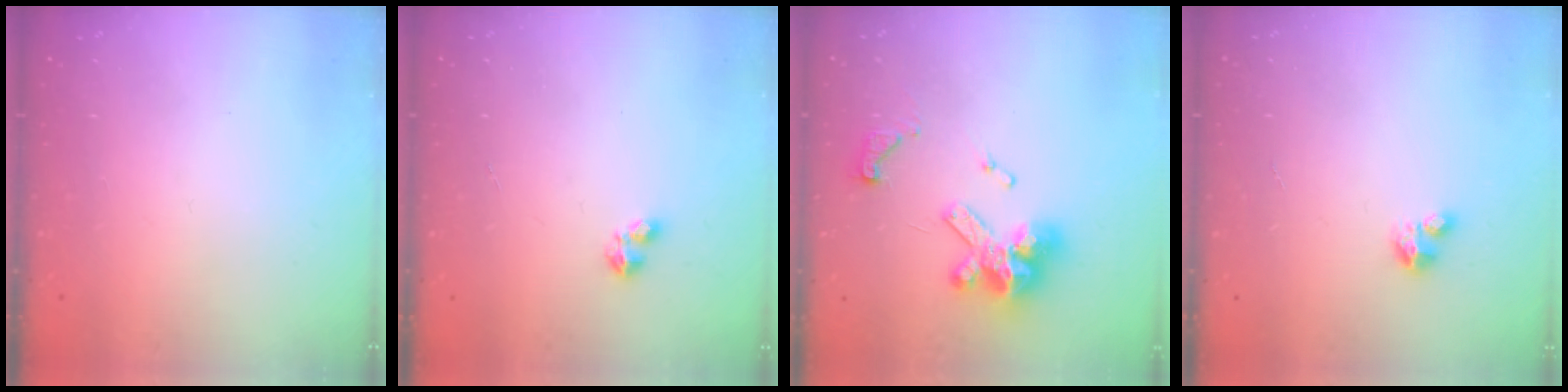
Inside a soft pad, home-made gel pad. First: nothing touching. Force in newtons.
{"total": 1.9, "press": 1.9, "slide": 0.4}
{"total": 14.5, "press": 14.5, "slide": 0.9}
{"total": 2.8, "press": 2.8, "slide": 0.2}